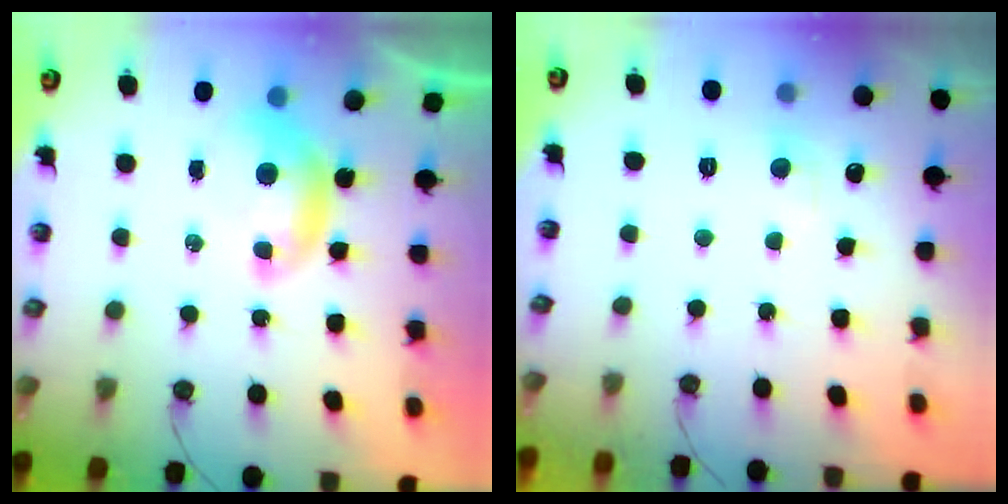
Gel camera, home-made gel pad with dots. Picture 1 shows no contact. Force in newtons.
{"total": 1.0, "press": 0.7, "slide": 0.8}